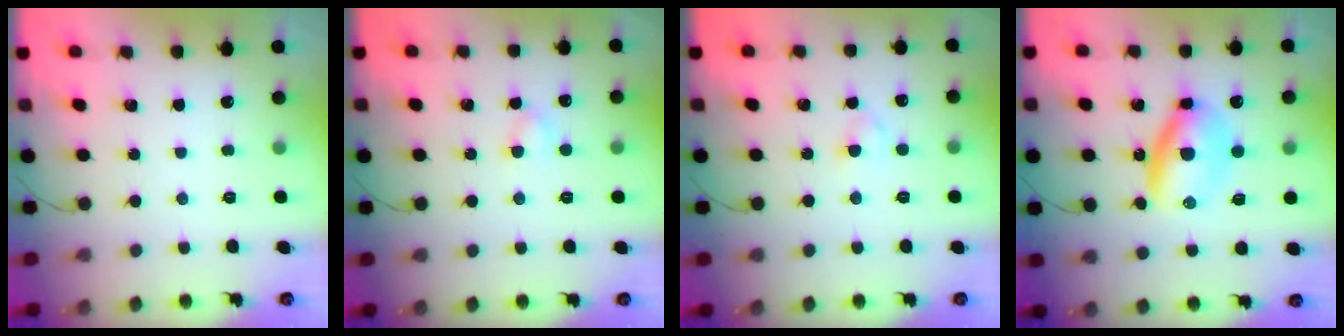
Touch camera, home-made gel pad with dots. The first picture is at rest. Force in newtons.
{"total": 3.1, "press": 2.9, "slide": 1.1}
{"total": 2.7, "press": 2.4, "slide": 1.1}
{"total": 7.0, "press": 6.8, "slide": 1.6}